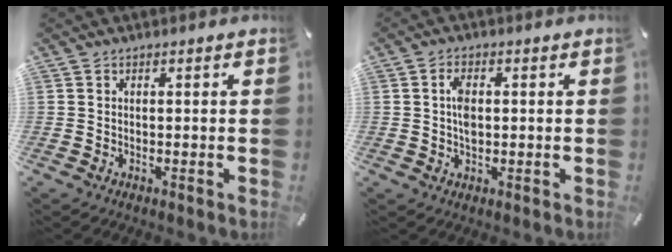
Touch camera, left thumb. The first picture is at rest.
{"total": 4.1, "force": [0.3, 2.4, 3.3], "torque": [-0.060, 0.003, 0.003]}